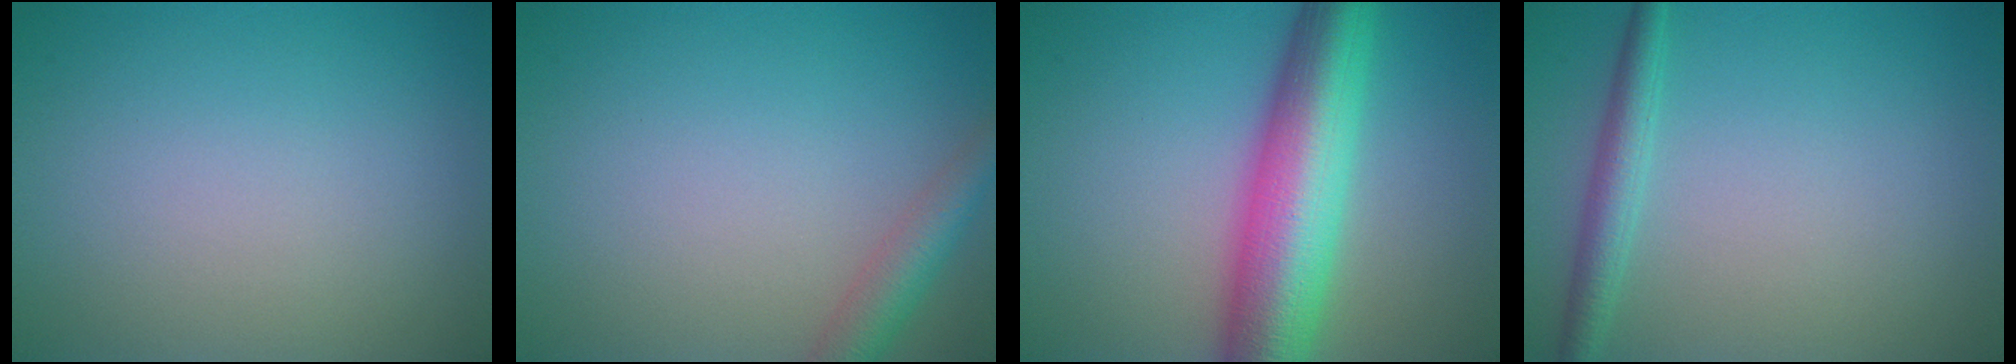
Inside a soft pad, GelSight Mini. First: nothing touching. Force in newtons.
{"total": 3.0, "press": 3.0, "slide": 0.1}
{"total": 10.3, "press": 10.3, "slide": 0.1}
{"total": 2.3, "press": 2.3, "slide": 0.1}